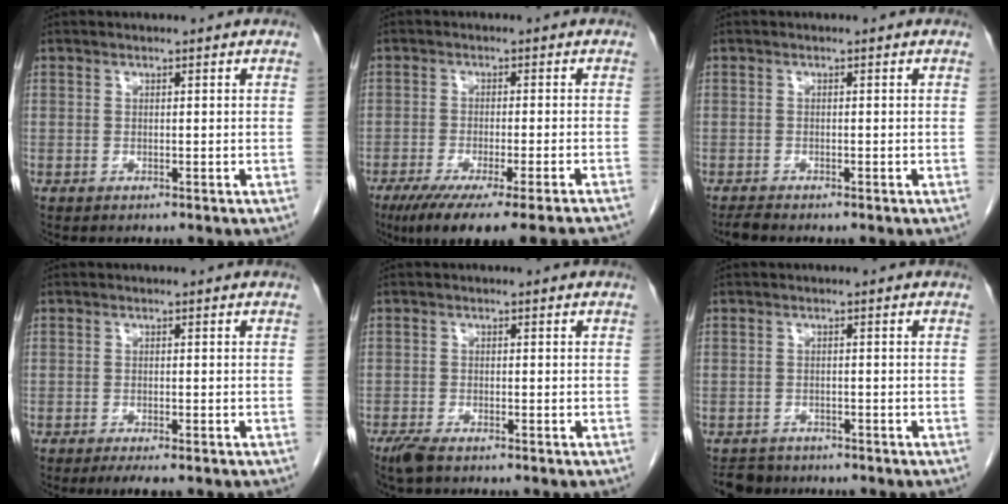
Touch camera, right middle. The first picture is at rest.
{"total": 16.7, "force": [-14.0, -0.2, 9.1], "torque": [-0.094, -0.048, -0.198]}
{"total": 1.1, "force": [-1.0, -0.1, 0.4], "torque": [-0.016, -0.005, -0.019]}
{"total": 3.1, "force": [-2.2, 0.6, 2.0], "torque": [-0.028, -0.007, -0.032]}
{"total": 3.2, "force": [-2.4, 0.8, 1.9], "torque": [-0.044, -0.009, -0.043]}
{"total": 3.5, "force": [-3.1, 1.7, 0.0], "torque": [-0.003, -0.003, -0.051]}